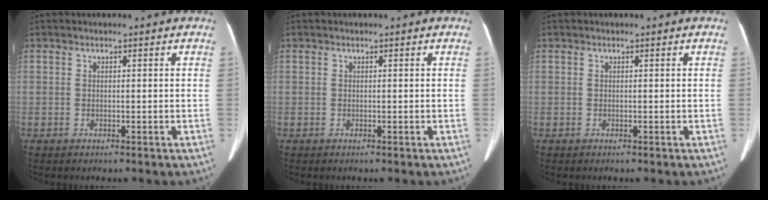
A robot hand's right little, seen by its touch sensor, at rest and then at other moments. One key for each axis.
{"total": 0.0}
{"total": 0.0}